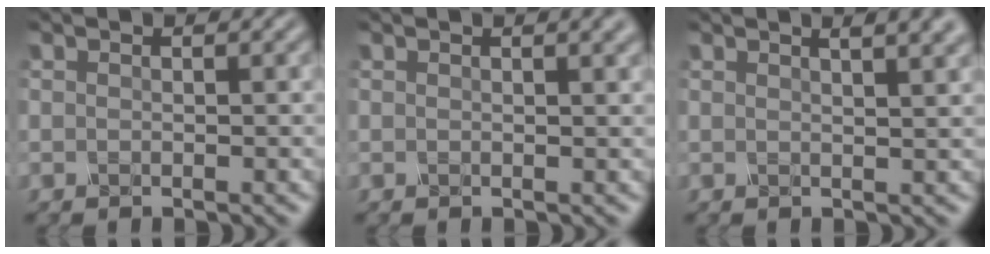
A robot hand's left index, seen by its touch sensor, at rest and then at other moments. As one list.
[{"total": 2.1, "force": [1.2, 0.7, 1.5], "torque": [-0.010, 0.003, 0.015]}, {"total": 4.7, "force": [2.7, 1.9, 3.3], "torque": [-0.011, 0.027, 0.002]}]